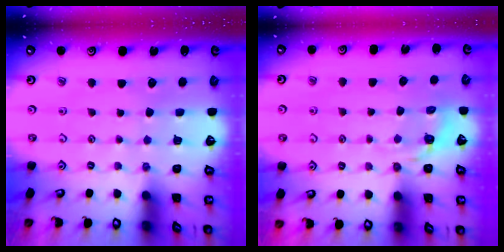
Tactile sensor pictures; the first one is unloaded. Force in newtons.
{"total": 3.4, "press": 2.3, "slide": 2.5}